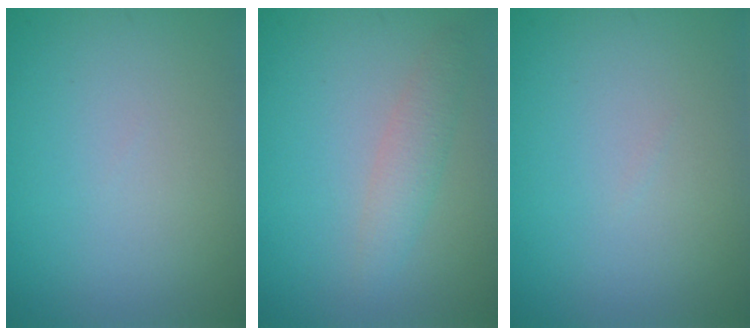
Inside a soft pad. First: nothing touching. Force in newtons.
{"total": 1.3, "press": 1.3, "slide": 0.3}
{"total": 0.0}